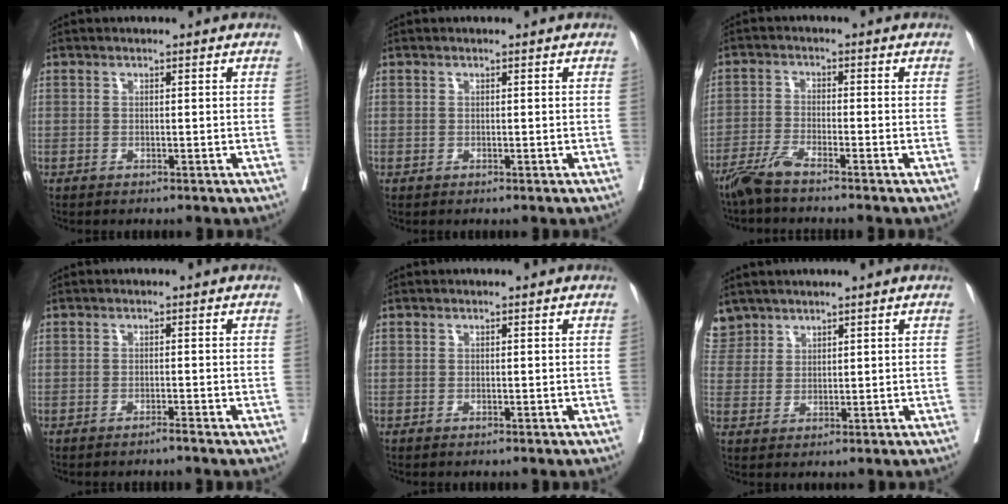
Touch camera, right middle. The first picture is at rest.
{"total": 0.0}
{"total": 4.2, "force": [-3.6, -0.3, 2.1], "torque": [-0.047, -0.013, -0.077]}
{"total": 0.9, "force": [-0.7, -0.3, 0.4], "torque": [-0.005, 0.001, -0.014]}
{"total": 0.0}
{"total": 4.1, "force": [3.5, 2.2, -0.3], "torque": [0.012, 0.008, 0.073]}